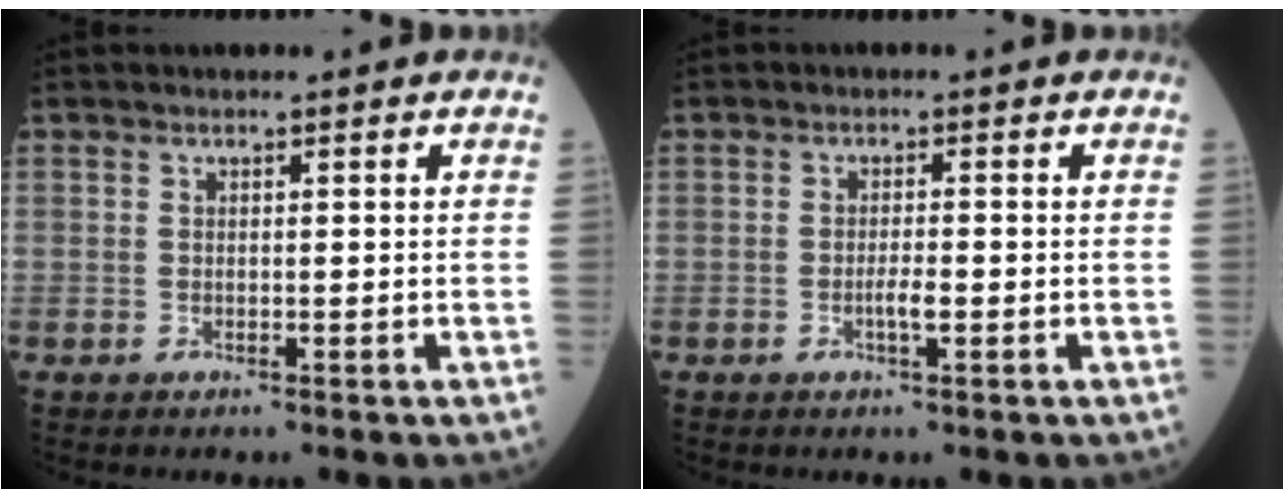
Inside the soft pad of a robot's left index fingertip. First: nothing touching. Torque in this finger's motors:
{"motor_torque": [0.48, 0.14, 0.04, 0.02]}